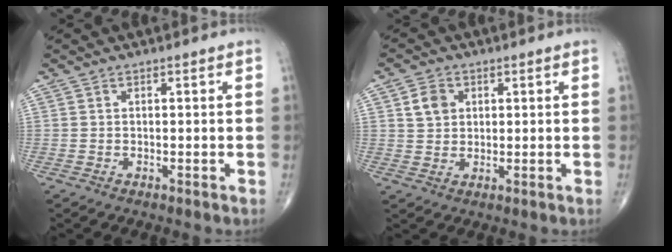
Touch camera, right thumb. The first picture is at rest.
{"total": 4.4, "force": [1.4, 3.6, 2.1], "torque": [-0.021, -0.004, 0.025]}